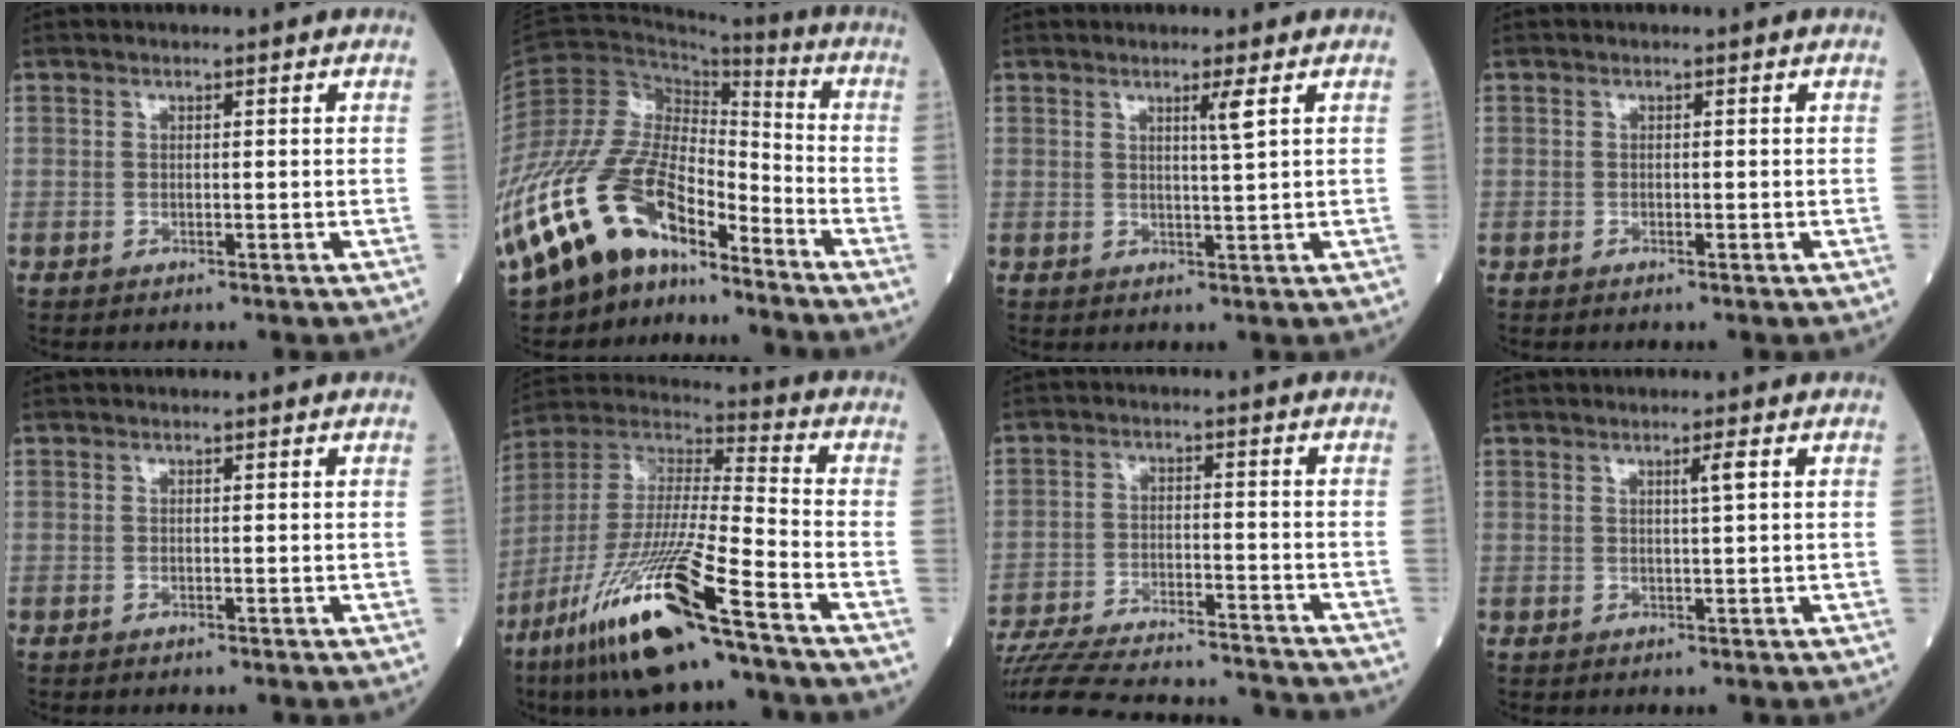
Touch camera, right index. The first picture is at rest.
{"total": 23.8, "force": [-16.4, 9.7, 14.2], "torque": [-0.339, 0.004, -0.302]}
{"total": 2.1, "force": [1.1, -0.7, 1.7], "torque": [-0.032, -0.008, 0.020]}
{"total": 0.0}
{"total": 0.0}
{"total": 21.1, "force": [-12.6, 1.6, 16.8], "torque": [-0.368, -0.051, -0.241]}
{"total": 23.1, "force": [-21.4, 3.1, 7.9], "torque": [-0.156, -0.030, -0.310]}
{"total": 1.6, "force": [0.6, -0.4, 1.5], "torque": [-0.026, -0.003, 0.010]}